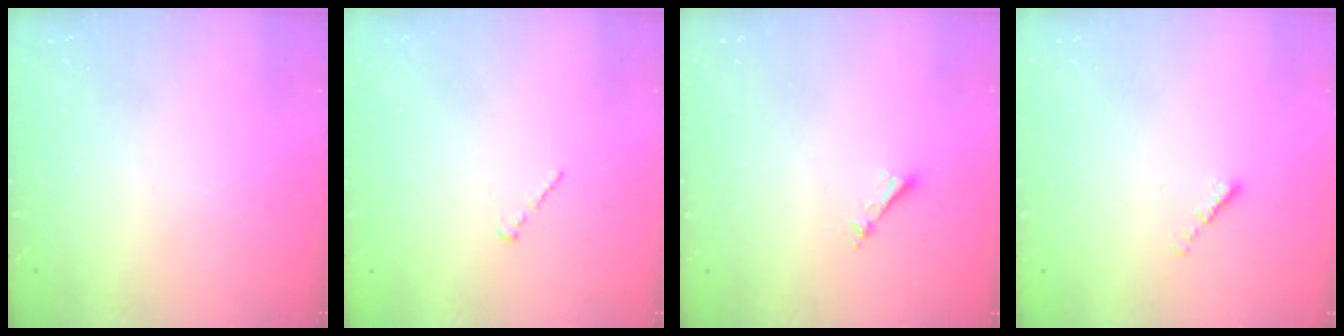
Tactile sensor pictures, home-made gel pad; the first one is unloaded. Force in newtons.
{"total": 1.0, "press": 0.8, "slide": 0.5}
{"total": 3.4, "press": 3.4, "slide": 0.4}
{"total": 0.0}